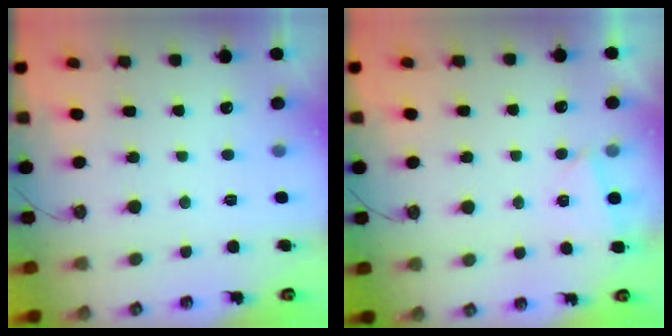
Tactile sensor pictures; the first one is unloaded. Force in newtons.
{"total": 2.8, "press": 1.6, "slide": 2.3}